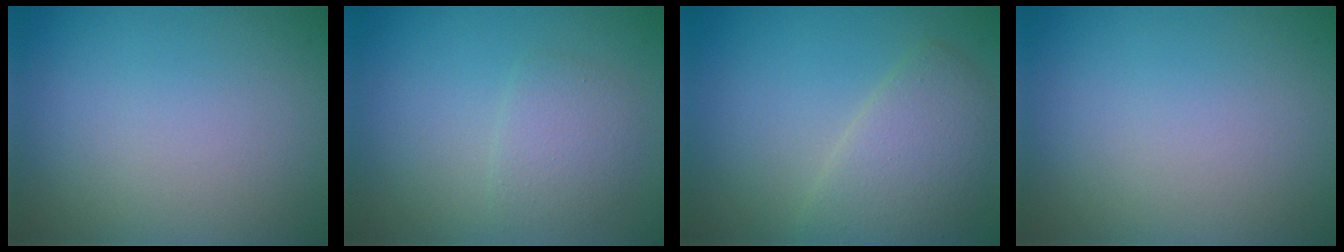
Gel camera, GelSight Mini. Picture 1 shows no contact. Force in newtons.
{"total": 2.2, "press": 2.2, "slide": 0.1}
{"total": 4.0, "press": 4.0, "slide": 0.2}
{"total": 0.0}